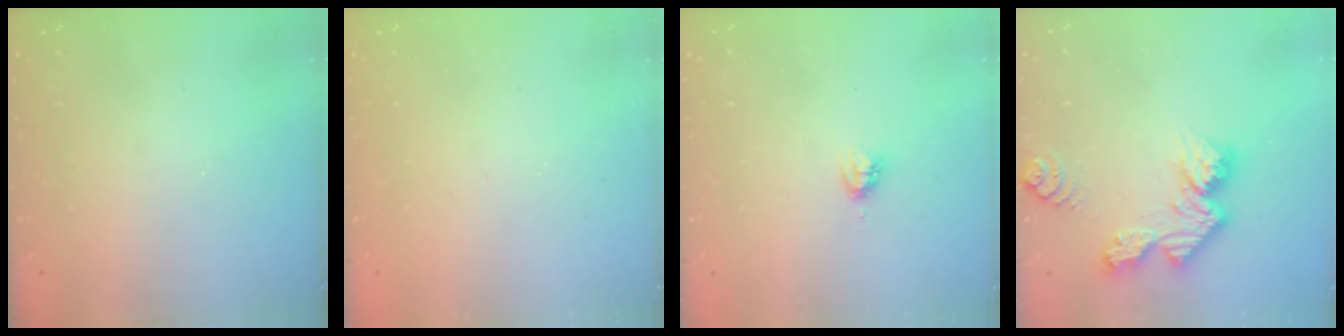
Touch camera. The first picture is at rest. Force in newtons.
{"total": 0.0}
{"total": 3.9, "press": 3.9, "slide": 0.5}
{"total": 12.0, "press": 12.0, "slide": 1.0}